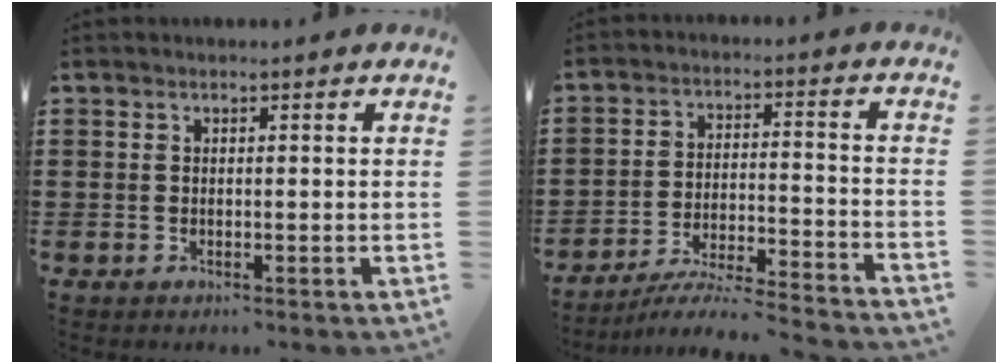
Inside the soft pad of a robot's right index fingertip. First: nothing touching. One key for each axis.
{"total": 5.4, "fx": -5.1, "fy": -0.3, "fz": 1.8, "tx": -0.037, "ty": -0.014, "tz": -0.102}